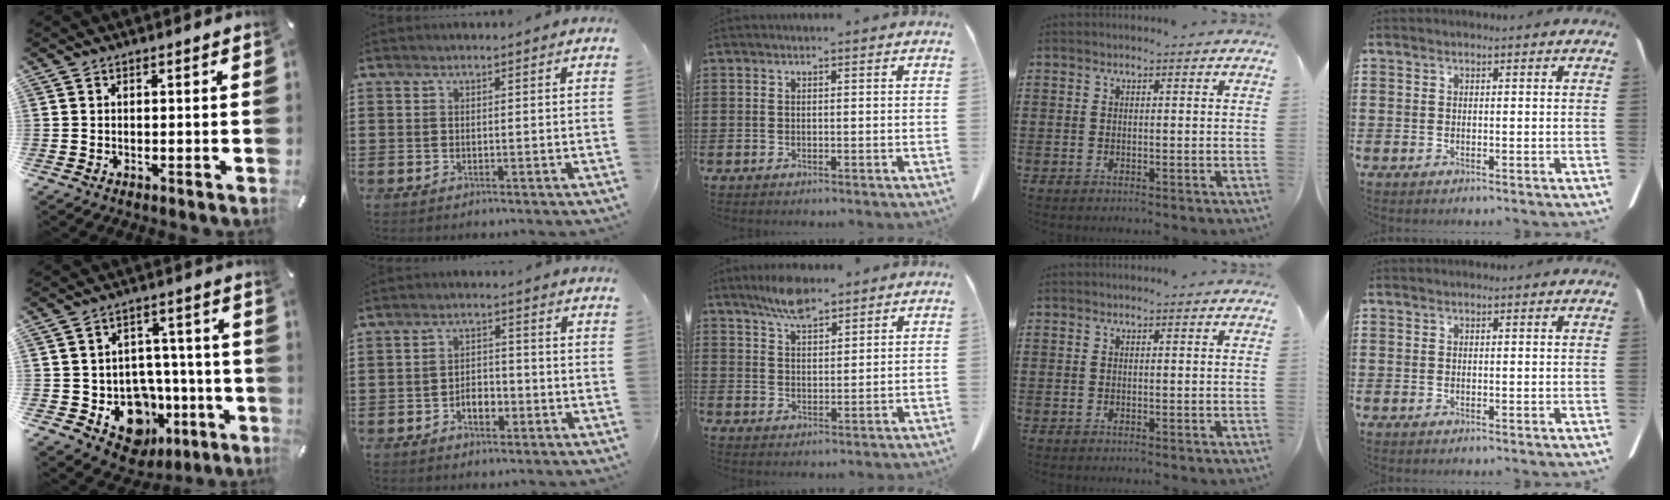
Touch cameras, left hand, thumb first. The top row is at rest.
{"thumb": {"total": 13.5, "force": [-4.8, 11.1, 6.0], "torque": [-0.062, 0.025, -0.063]}, "index": {"total": 3.3, "force": [-1.6, 1.9, 2.2], "torque": [-0.034, 0.000, -0.033]}, "middle": {"total": 5.6, "force": [4.7, 1.6, 2.6], "torque": [-0.063, -0.008, 0.087]}}